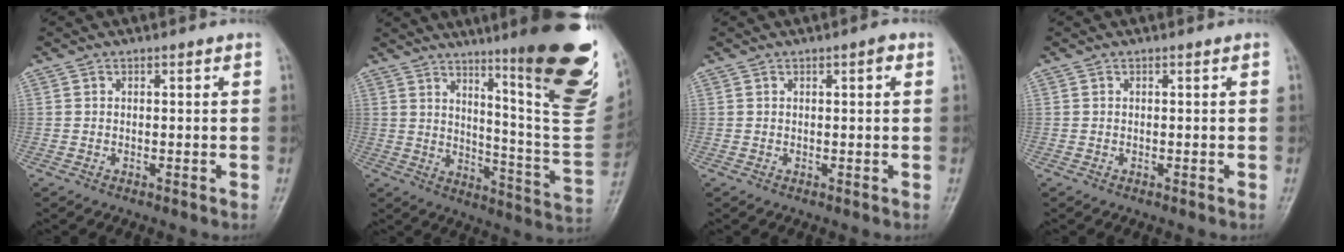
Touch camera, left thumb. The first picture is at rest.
{"total": 25.8, "force": [14.4, 3.7, 21.1], "torque": [-0.249, -0.079, 0.212]}
{"total": 1.6, "force": [0.6, 0.4, 1.3], "torque": [-0.018, 0.001, 0.007]}
{"total": 0.0}